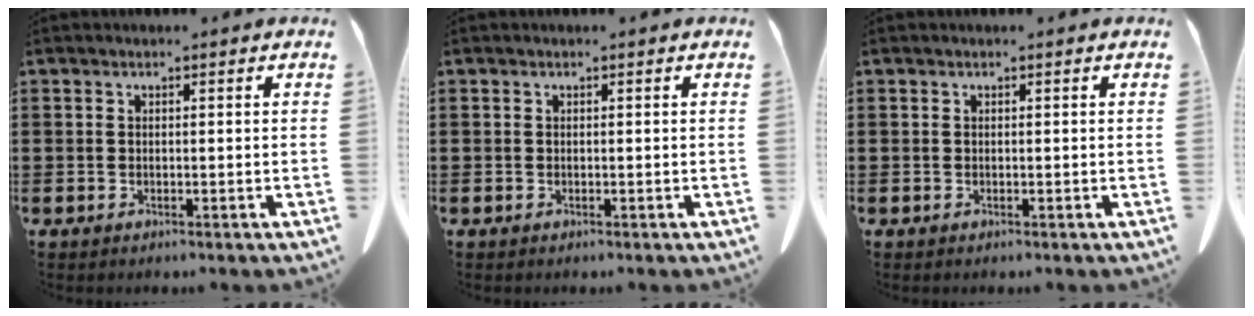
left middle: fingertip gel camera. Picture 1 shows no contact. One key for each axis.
{"total": 0.0}
{"total": 0.0}